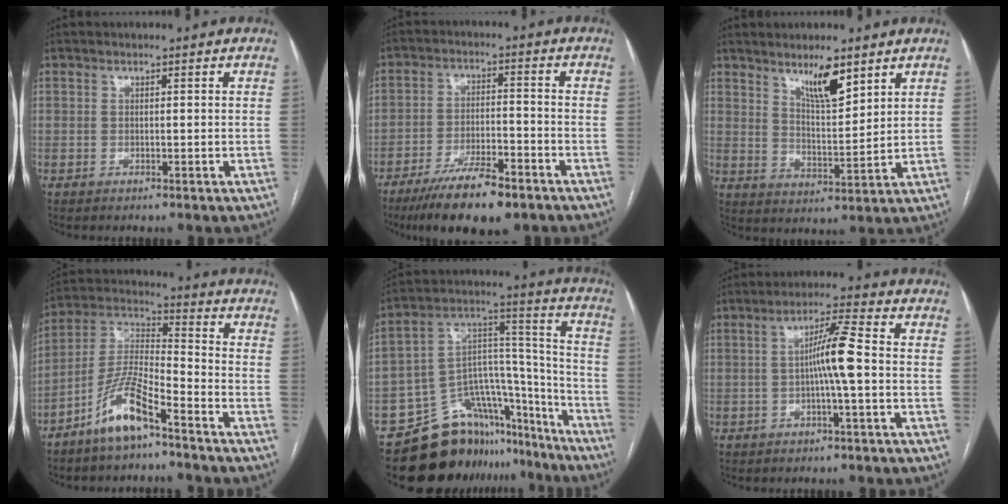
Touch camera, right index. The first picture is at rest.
{"total": 11.3, "force": [-8.1, 2.9, 7.4], "torque": [-0.126, -0.014, -0.136]}
{"total": 7.5, "force": [5.2, 1.5, 5.2], "torque": [-0.097, -0.009, 0.097]}
{"total": 10.3, "force": [-7.0, 1.9, 7.4], "torque": [-0.160, -0.005, -0.140]}
{"total": 20.3, "force": [-16.5, 10.0, 6.3], "torque": [-0.095, 0.078, -0.248]}
{"total": 6.6, "force": [-0.5, -0.2, 6.6], "torque": [-0.118, 0.011, -0.011]}